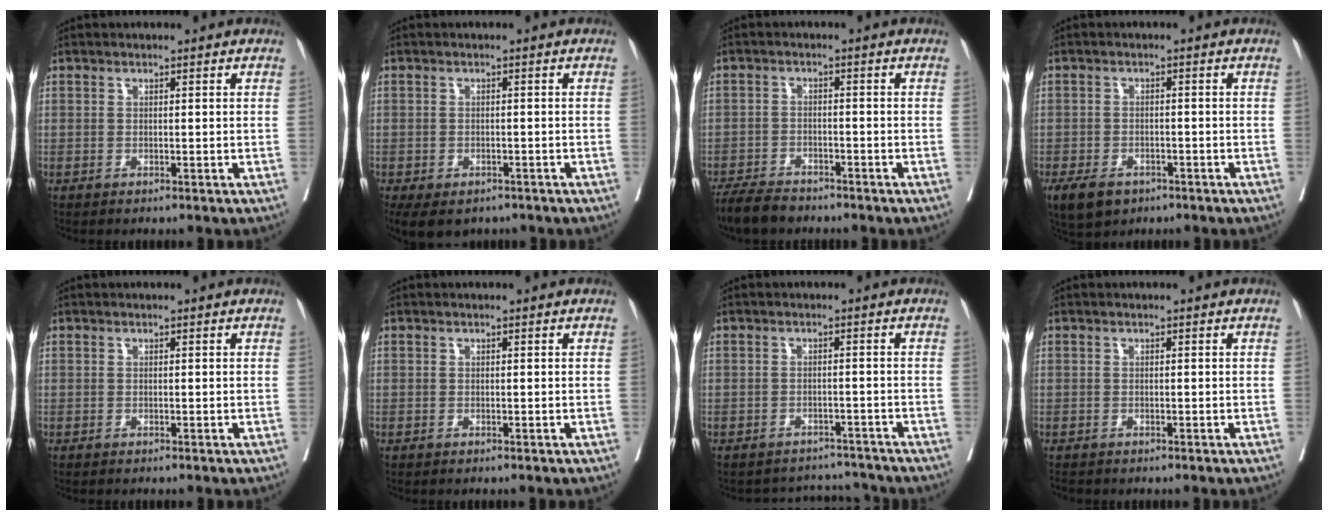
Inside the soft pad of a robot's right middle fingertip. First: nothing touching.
{"total": 8.7, "force": [-5.8, 5.2, 3.9], "torque": [-0.082, -0.010, -0.075]}
{"total": 5.8, "force": [-5.2, 1.7, 2.0], "torque": [-0.033, -0.013, -0.090]}
{"total": 5.8, "force": [-3.8, 3.4, 2.7], "torque": [-0.051, -0.005, -0.057]}
{"total": 0.0}
{"total": 0.0}
{"total": 5.9, "force": [-5.6, 1.2, -1.1], "torque": [0.015, 0.017, -0.073]}
{"total": 1.3, "force": [-1.1, 0.5, 0.3], "torque": [-0.012, -0.004, -0.020]}